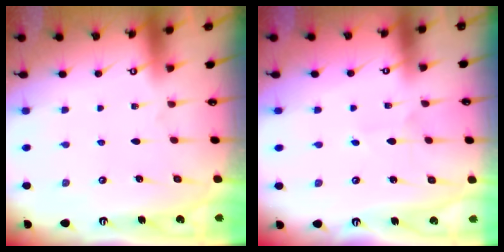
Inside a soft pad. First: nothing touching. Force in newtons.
{"total": 2.3, "press": 2.3, "slide": 0.2}